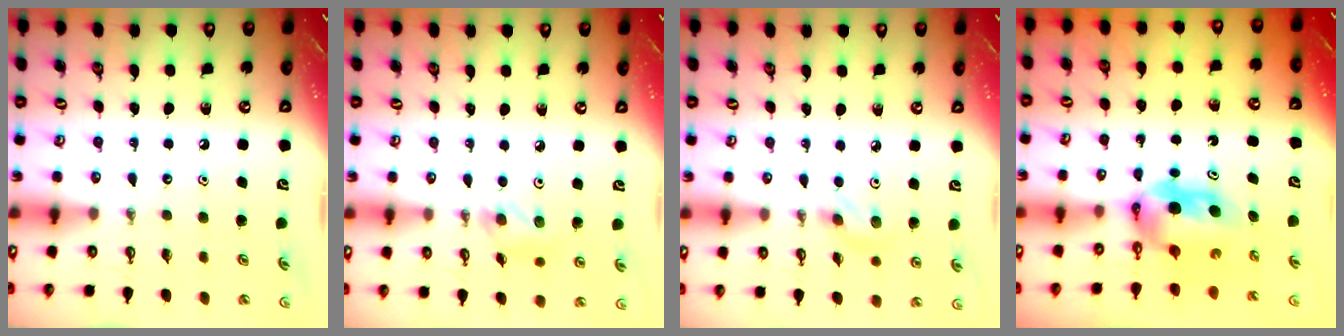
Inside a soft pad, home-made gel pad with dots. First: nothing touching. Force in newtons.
{"total": 5.4, "press": 5.3, "slide": 1.0}
{"total": 8.5, "press": 6.6, "slide": 5.3}
{"total": 5.6, "press": 5.4, "slide": 1.7}